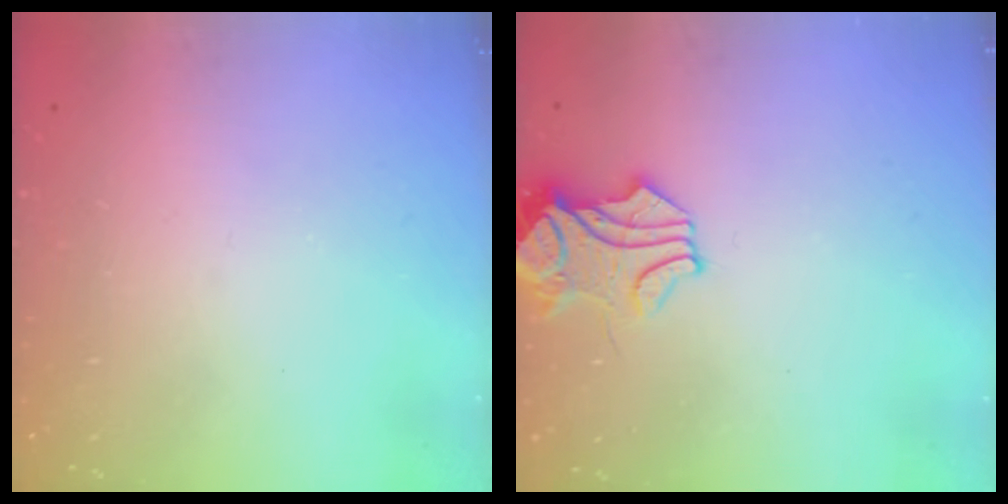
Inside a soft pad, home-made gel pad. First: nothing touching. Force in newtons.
{"total": 1.9, "press": 1.8, "slide": 0.8}